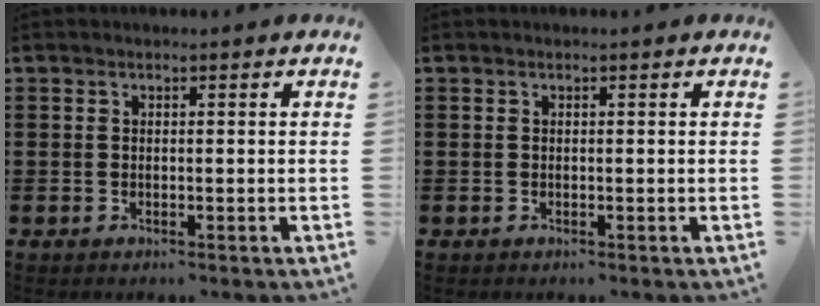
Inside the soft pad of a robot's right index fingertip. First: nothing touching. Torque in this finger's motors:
{"motor_torque": [-0.26, 0.18, 0.00, -0.01]}